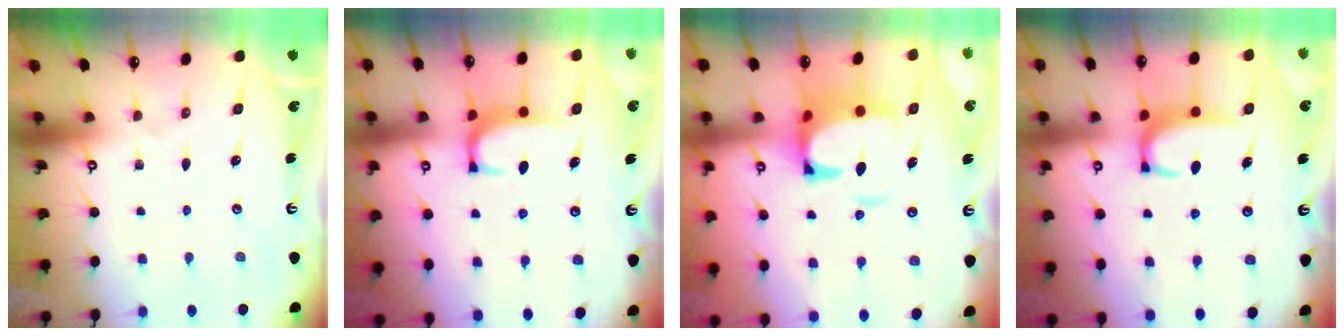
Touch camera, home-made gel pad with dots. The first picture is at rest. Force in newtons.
{"total": 1.7, "press": 1.7, "slide": 0.5}
{"total": 5.1, "press": 4.9, "slide": 1.5}
{"total": 3.3, "press": 3.3, "slide": 0.5}